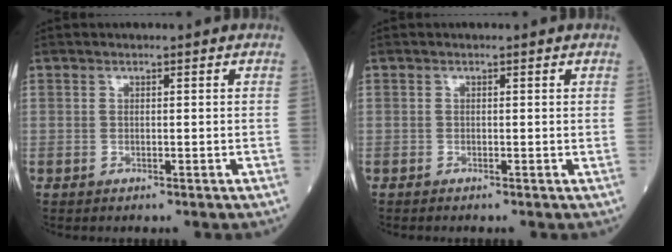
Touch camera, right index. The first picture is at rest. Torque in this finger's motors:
{"motor_torque": [0.04, 0.05, 0.01, 0.00]}